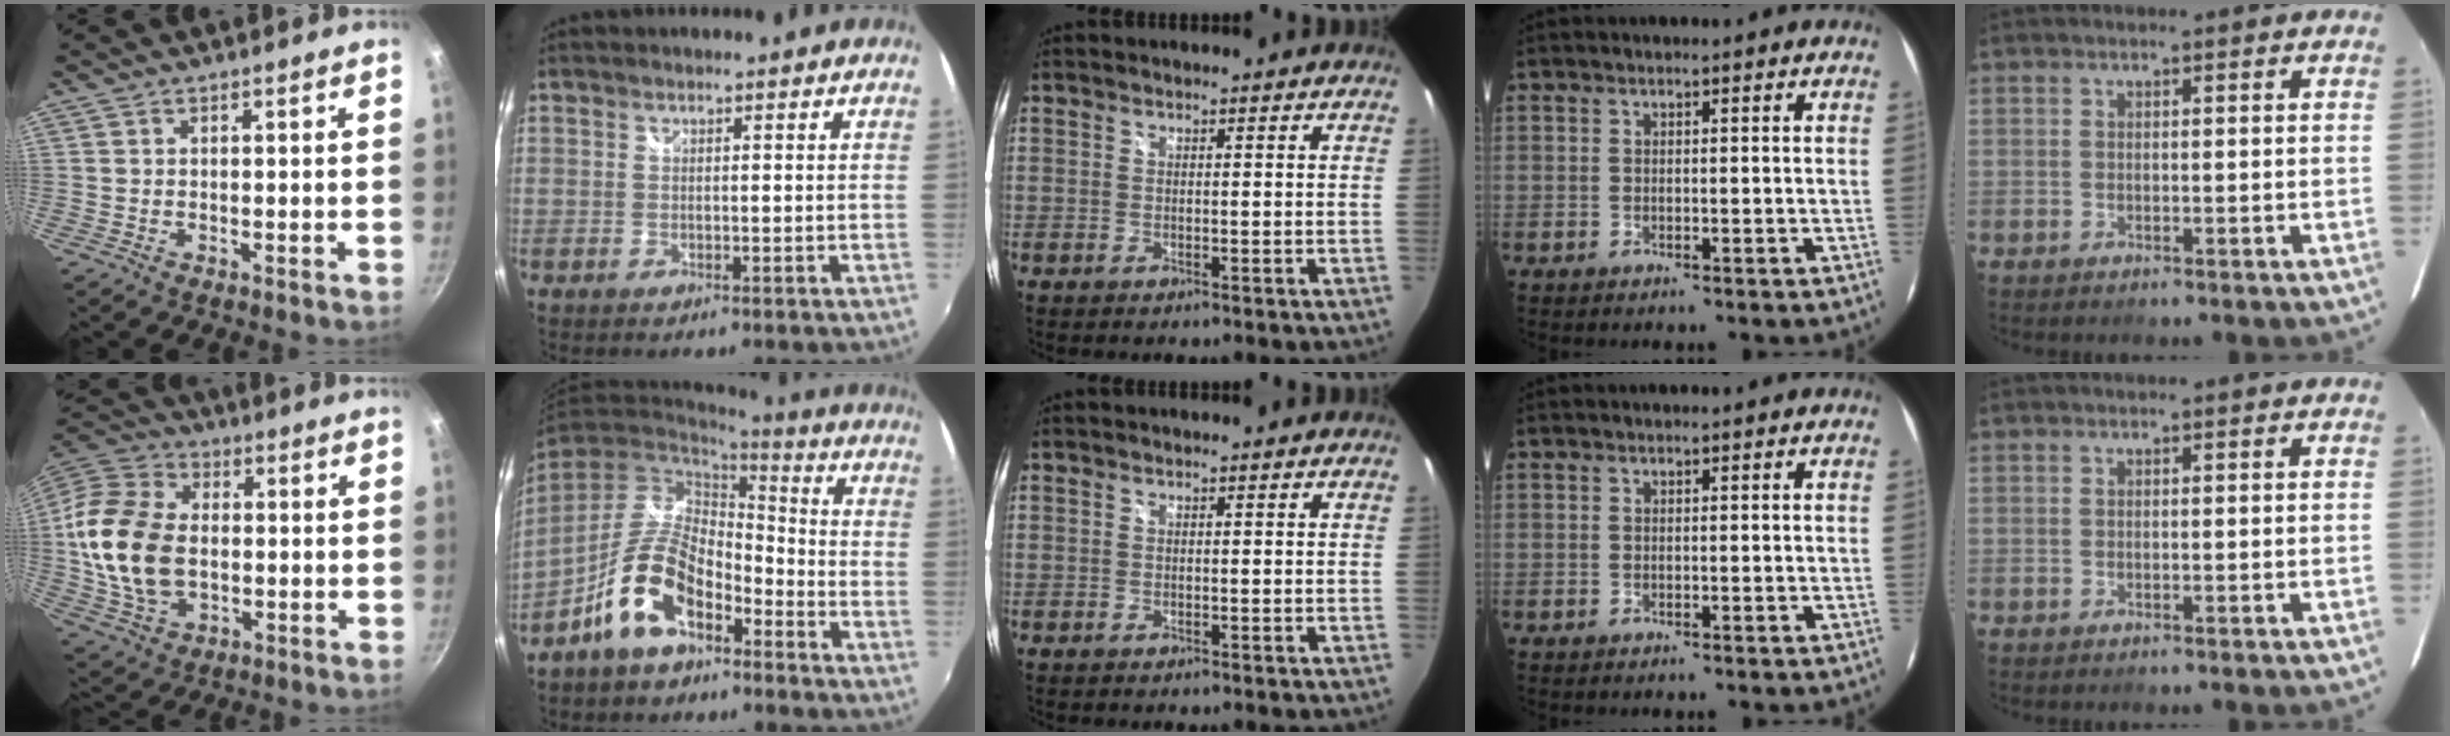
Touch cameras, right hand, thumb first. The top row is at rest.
{"thumb": {"total": 18.6, "force": [-0.5, 12.8, 13.5], "torque": [-0.251, 0.015, -0.012]}, "index": {"total": 13.1, "force": [-7.5, 6.5, 8.6], "torque": [-0.175, 0.006, -0.136]}}